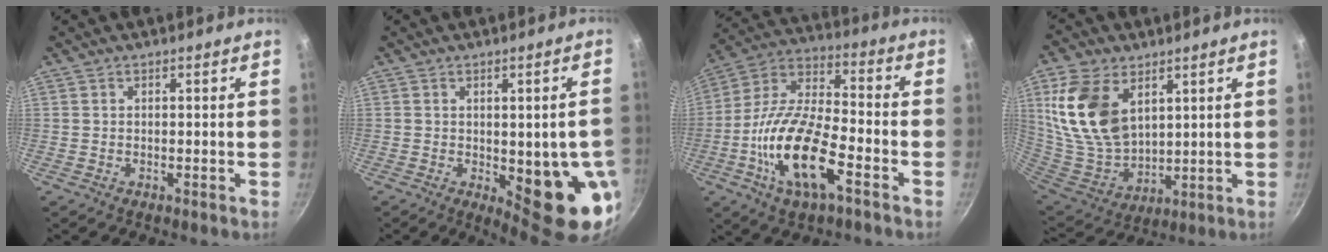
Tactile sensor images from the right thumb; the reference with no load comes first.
{"total": 13.4, "force": [-2.6, 4.6, 12.3], "torque": [-0.122, -0.010, -0.023]}
{"total": 19.1, "force": [-7.1, 7.7, 15.9], "torque": [-0.301, 0.036, -0.148]}
{"total": 18.0, "force": [6.6, 11.3, 12.4], "torque": [-0.230, -0.035, 0.143]}